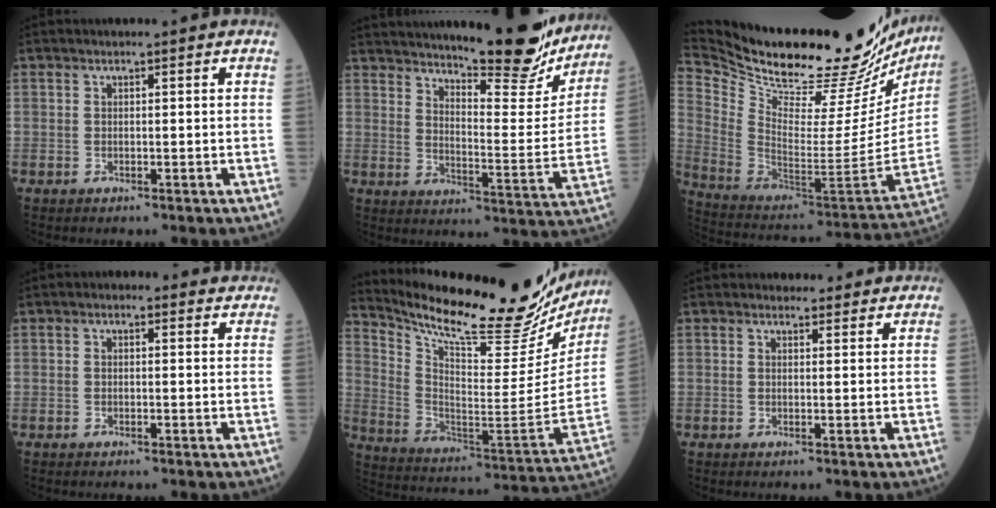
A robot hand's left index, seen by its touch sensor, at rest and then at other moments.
{"total": 19.8, "force": [17.3, 3.2, 9.0], "torque": [-0.120, -0.037, 0.224]}
{"total": 36.8, "force": [32.1, 7.4, 16.3], "torque": [-0.297, -0.106, 0.446]}
{"total": 2.9, "force": [2.0, 1.8, 1.1], "torque": [-0.001, 0.014, 0.006]}
{"total": 27.8, "force": [24.5, 5.6, 11.9], "torque": [-0.199, -0.075, 0.337]}
{"total": 3.5, "force": [3.1, 1.6, 0.2], "torque": [0.007, 0.003, 0.025]}